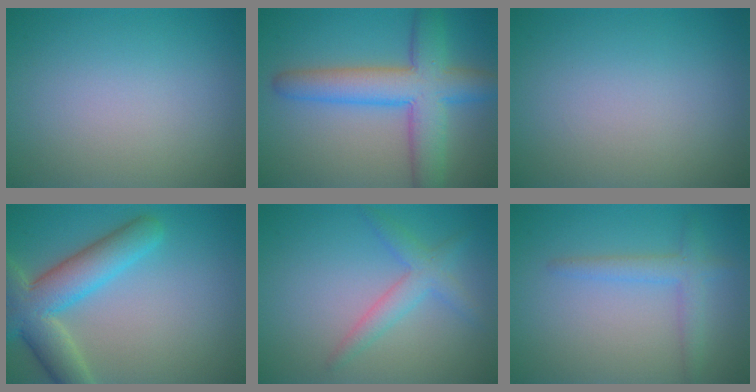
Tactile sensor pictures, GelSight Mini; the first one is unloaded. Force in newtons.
{"total": 7.7, "press": 7.7, "slide": 0.2}
{"total": 0.0}
{"total": 7.2, "press": 7.2, "slide": 0.5}
{"total": 2.6, "press": 2.6, "slide": 0.1}
{"total": 2.3, "press": 2.3, "slide": 0.2}